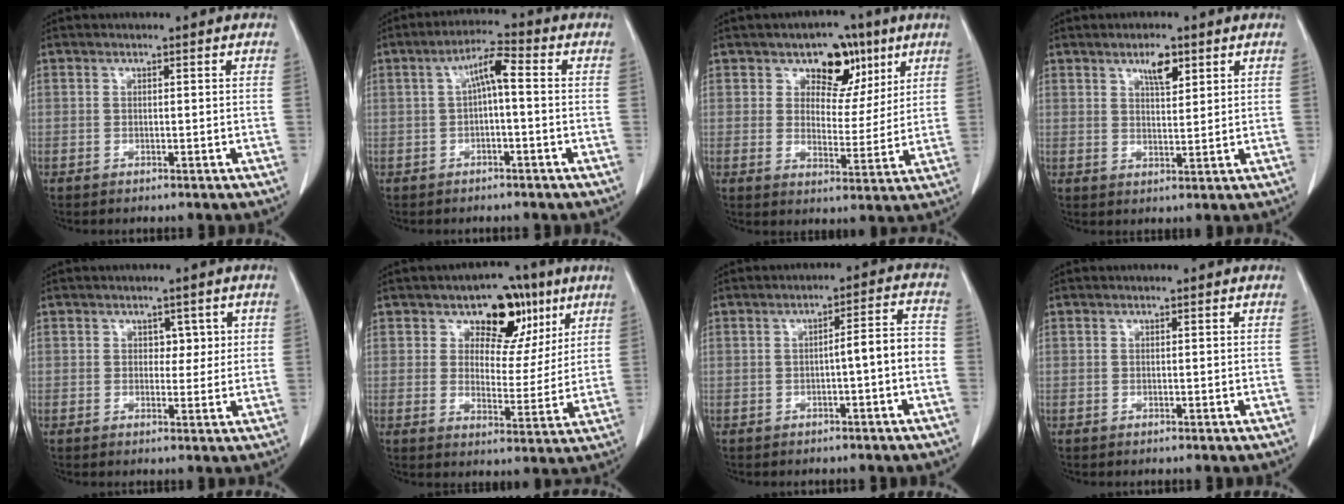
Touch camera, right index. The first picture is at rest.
{"total": 5.0, "force": [0.3, 0.9, 4.9], "torque": [-0.087, 0.022, 0.004]}
{"total": 8.3, "force": [4.6, 5.3, 4.4], "torque": [-0.050, 0.010, 0.070]}
{"total": 4.1, "force": [2.5, 1.4, 3.0], "torque": [-0.053, -0.001, 0.043]}
{"total": 2.5, "force": [0.8, 1.8, 1.6], "torque": [-0.010, 0.003, 0.009]}
{"total": 9.7, "force": [5.2, 6.1, 5.4], "torque": [-0.057, 0.012, 0.077]}
{"total": 5.0, "force": [-1.4, 0.3, 4.8], "torque": [-0.063, 0.022, -0.019]}
{"total": 0.0}